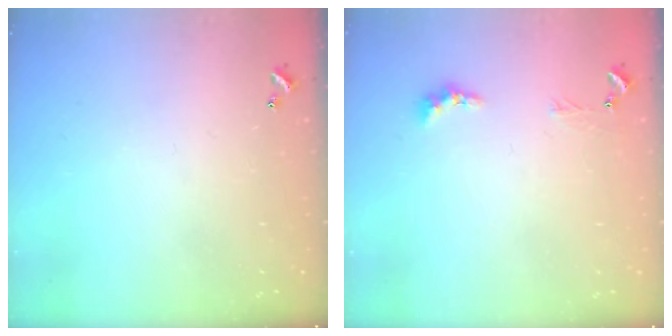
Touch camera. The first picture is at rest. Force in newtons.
{"total": 1.3, "press": 1.1, "slide": 0.5}